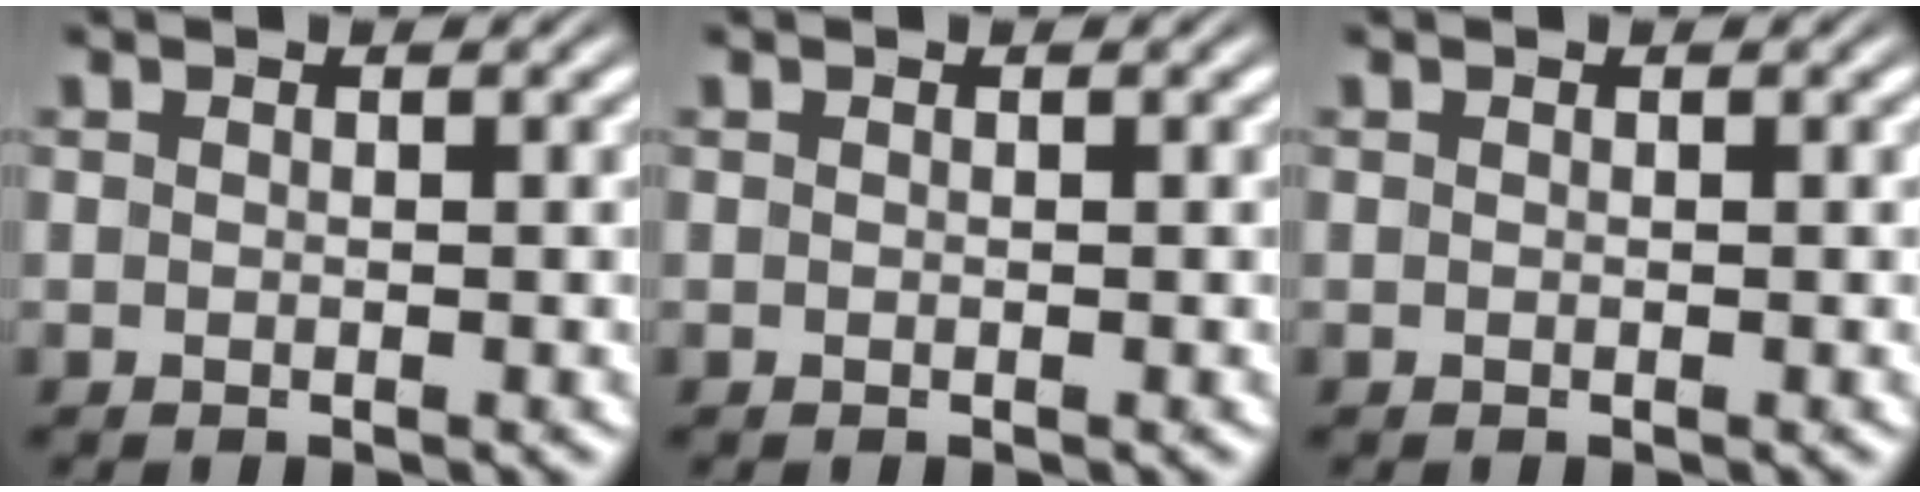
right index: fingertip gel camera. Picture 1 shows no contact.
{"total": 0.0}
{"total": 0.0}